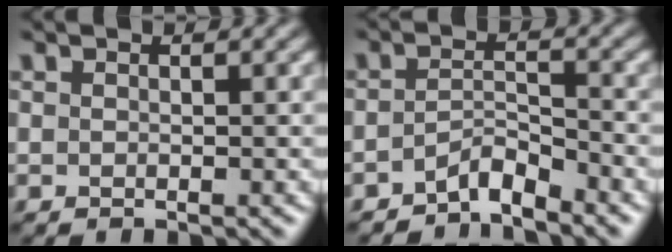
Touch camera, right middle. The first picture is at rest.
{"total": 2.4, "force": [-2.1, 0.5, 1.1], "torque": [-0.021, 0.010, -0.044]}